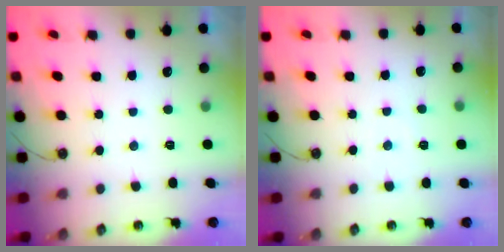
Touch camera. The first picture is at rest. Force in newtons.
{"total": 1.9, "press": 1.9, "slide": 0.3}